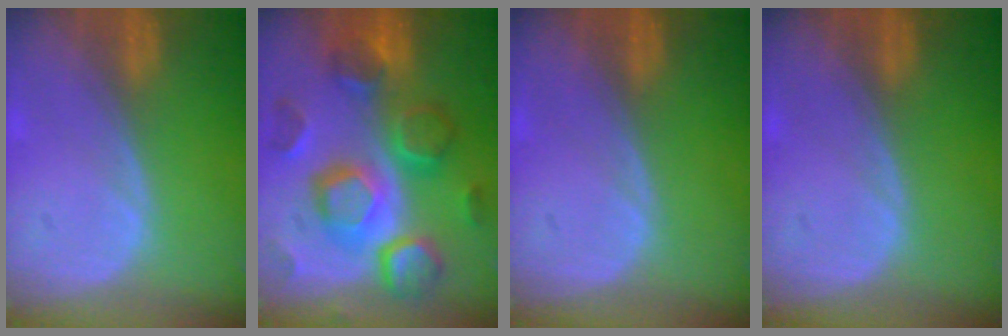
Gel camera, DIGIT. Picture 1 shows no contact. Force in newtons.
{"total": 12.3, "press": 12.2, "slide": 1.2}
{"total": 0.0}
{"total": 0.0}